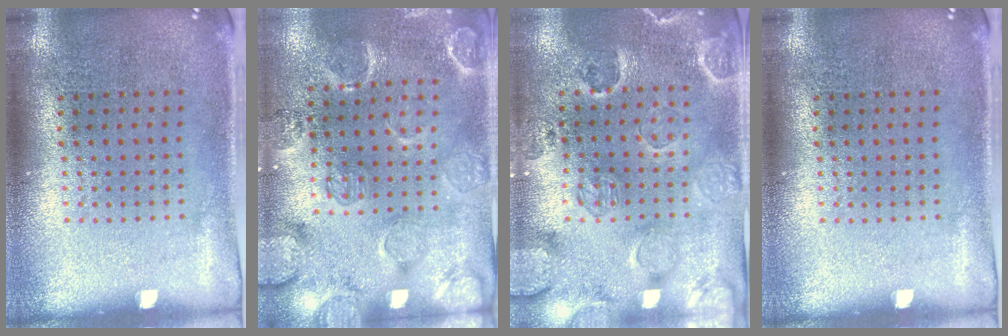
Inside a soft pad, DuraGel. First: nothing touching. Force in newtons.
{"total": 2.5, "press": 2.2, "slide": 1.1}
{"total": 2.4, "press": 2.1, "slide": 1.1}
{"total": 0.0}